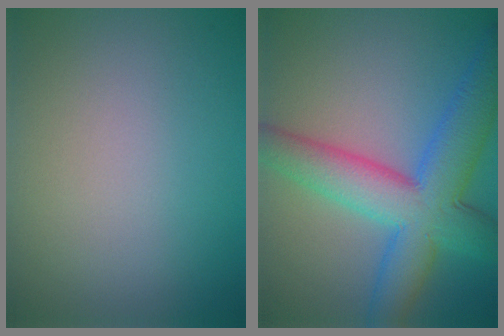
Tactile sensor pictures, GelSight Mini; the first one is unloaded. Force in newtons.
{"total": 9.0, "press": 9.0, "slide": 0.3}